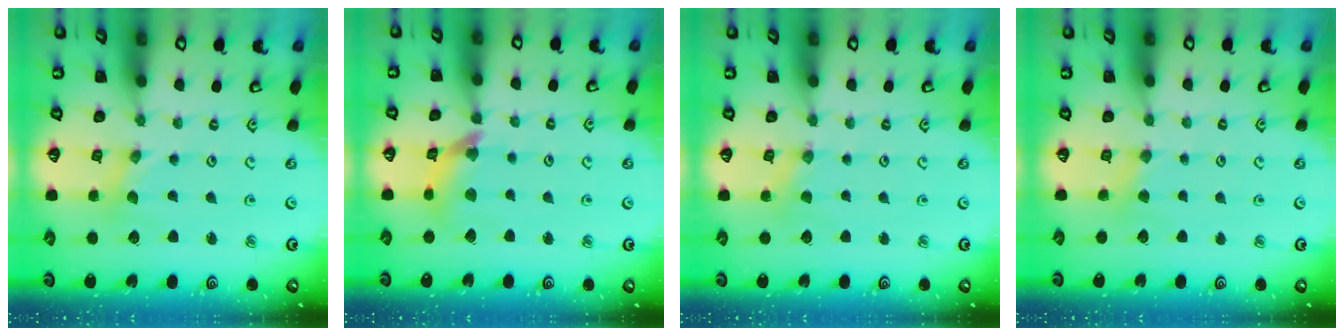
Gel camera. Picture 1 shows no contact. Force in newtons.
{"total": 10.1, "press": 10.1, "slide": 1.2}
{"total": 2.3, "press": 2.3, "slide": 0.3}
{"total": 3.0, "press": 2.9, "slide": 0.5}